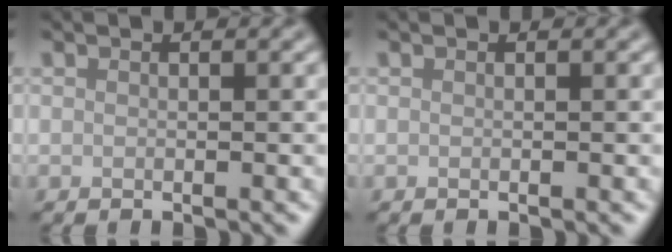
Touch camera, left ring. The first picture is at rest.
{"total": 0.0}